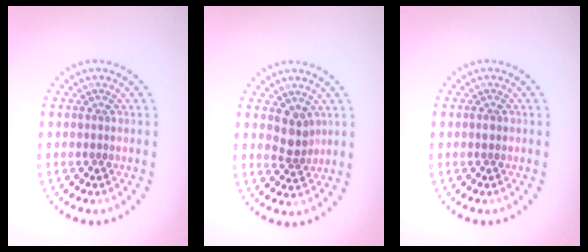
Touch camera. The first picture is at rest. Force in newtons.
{"total": 2.3, "press": 1.9, "slide": 1.3}
{"total": 0.6, "press": 0.6, "slide": 0.1}